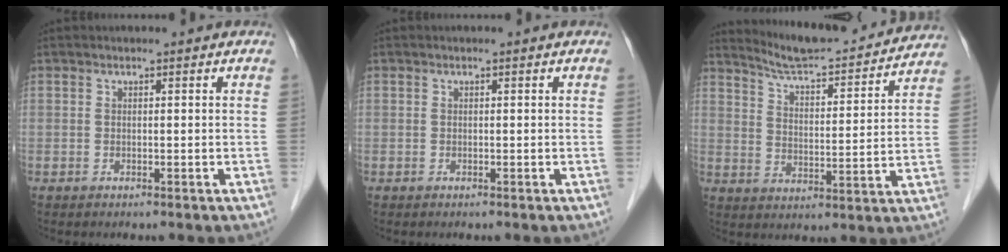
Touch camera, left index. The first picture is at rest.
{"total": 0.0}
{"total": 16.0, "force": [15.3, 1.1, 4.5], "torque": [-0.072, -0.010, 0.214]}